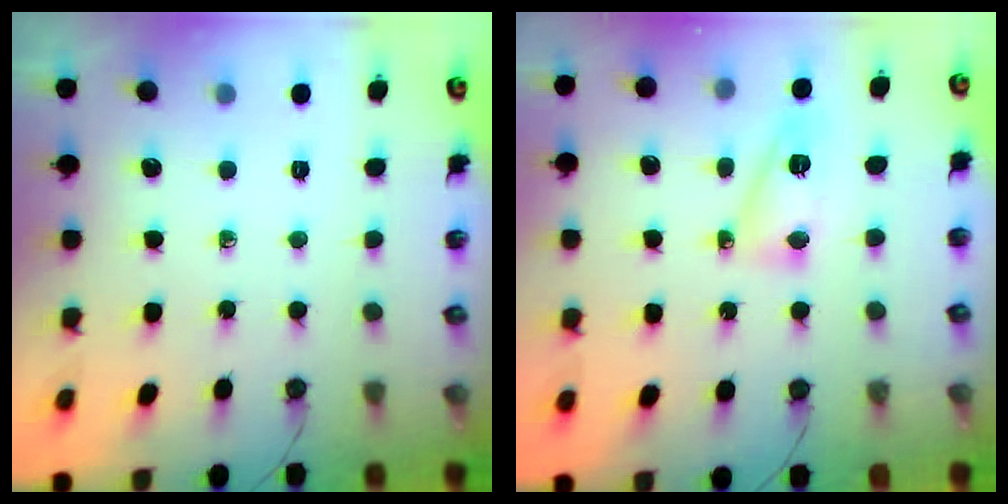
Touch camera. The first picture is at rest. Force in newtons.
{"total": 9.0, "press": 9.0, "slide": 0.6}